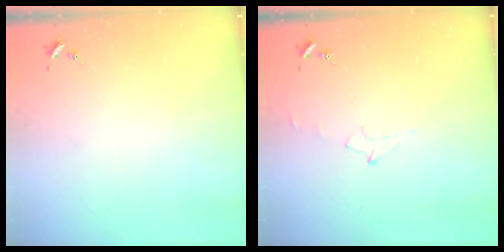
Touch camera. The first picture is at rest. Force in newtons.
{"total": 5.2, "press": 5.2, "slide": 0.6}